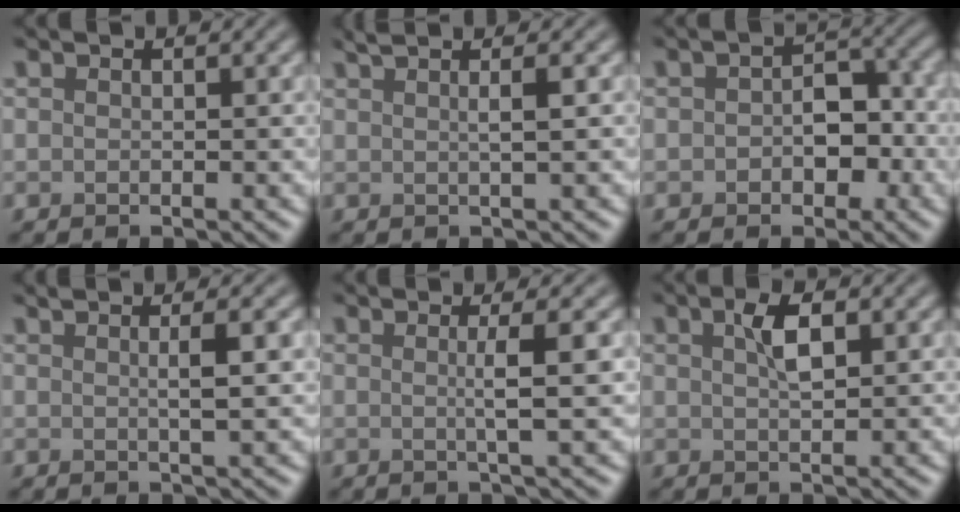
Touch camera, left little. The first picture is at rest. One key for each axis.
{"total": 2.9, "fx": 1.4, "fy": 0.9, "fz": 2.4, "tx": -0.027, "ty": 0.008, "tz": 0.000}
{"total": 3.9, "fx": -0.8, "fy": 2.6, "fz": 2.8, "tx": -0.032, "ty": 0.002, "tz": -0.014}
{"total": 2.7, "fx": 0.6, "fy": 0.7, "fz": 2.5, "tx": -0.035, "ty": 0.007, "tz": 0.002}
{"total": 2.9, "fx": 0.1, "fy": 0.5, "fz": 2.8, "tx": -0.048, "ty": 0.001, "tz": -0.007}
{"total": 2.3, "fx": 0.9, "fy": 0.7, "fz": 1.9, "tx": -0.037, "ty": 0.005, "tz": 0.017}